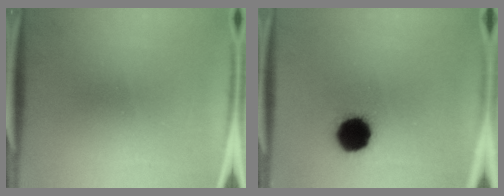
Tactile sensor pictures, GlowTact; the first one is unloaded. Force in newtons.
{"total": 12.1}